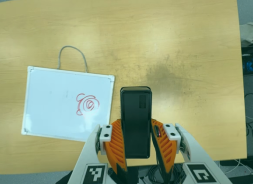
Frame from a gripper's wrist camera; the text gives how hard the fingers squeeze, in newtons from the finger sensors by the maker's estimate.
{"total": 4.9, "left": 3.6, "right": 6.2}